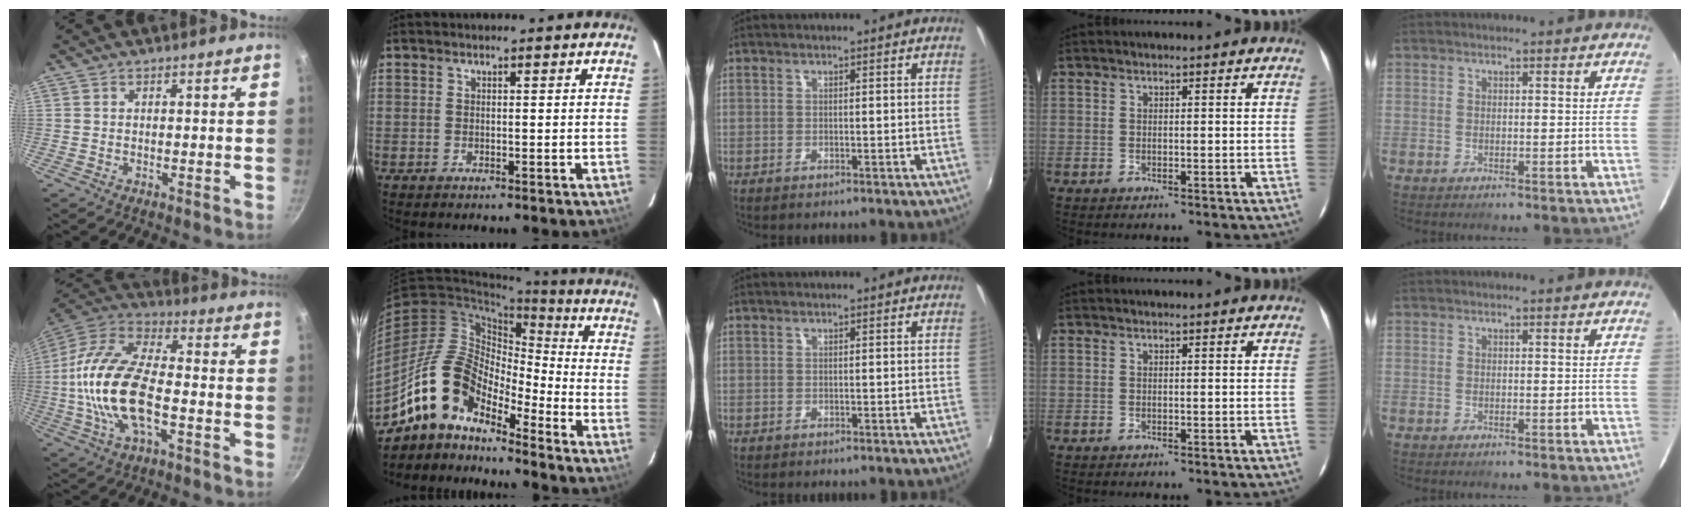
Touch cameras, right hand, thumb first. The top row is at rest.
{"thumb": {"total": 19.5, "force": [-3.5, 9.2, 16.9], "torque": [-0.325, 0.035, -0.081]}, "index": {"total": 13.3, "force": [-10.6, 5.2, 6.2], "torque": [-0.109, 0.018, -0.210]}}